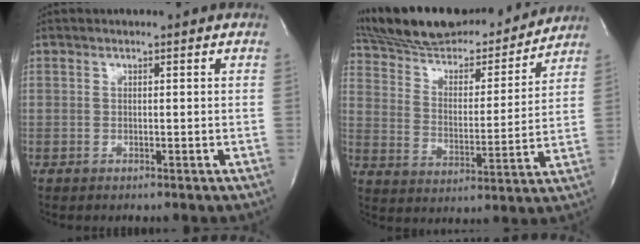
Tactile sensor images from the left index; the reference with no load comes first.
{"total": 23.2, "force": [21.3, 4.6, 8.0], "torque": [-0.132, -0.001, 0.321]}